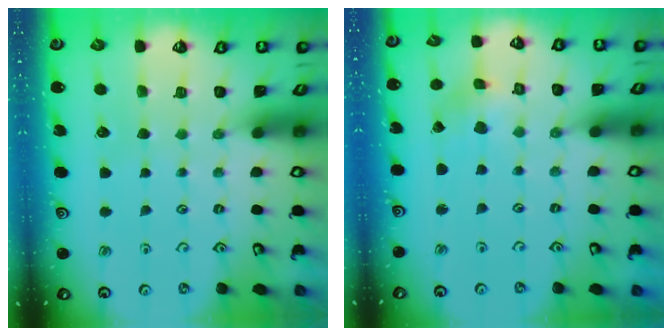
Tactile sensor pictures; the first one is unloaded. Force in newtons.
{"total": 1.4, "press": 1.4, "slide": 0.1}